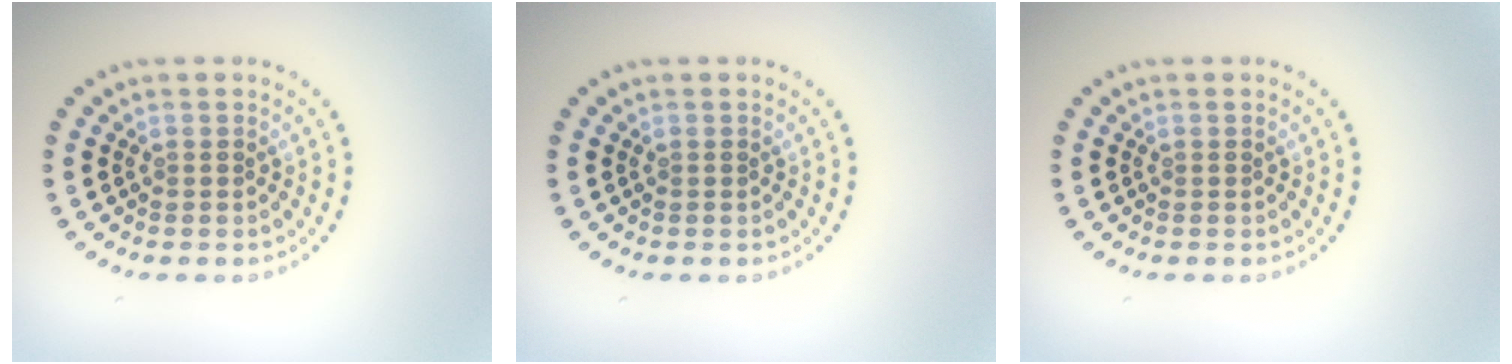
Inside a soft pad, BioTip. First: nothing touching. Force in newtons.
{"total": 0.0}
{"total": 0.0}